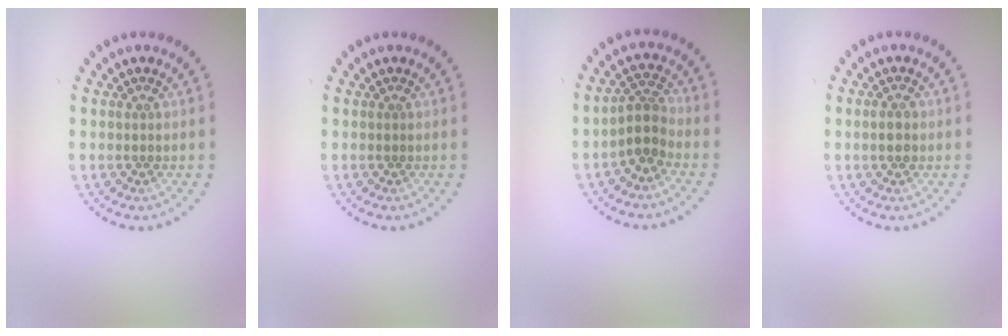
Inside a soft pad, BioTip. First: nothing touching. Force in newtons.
{"total": 0.0}
{"total": 2.5, "press": 2.0, "slide": 1.5}
{"total": 1.0, "press": 1.0, "slide": 0.0}